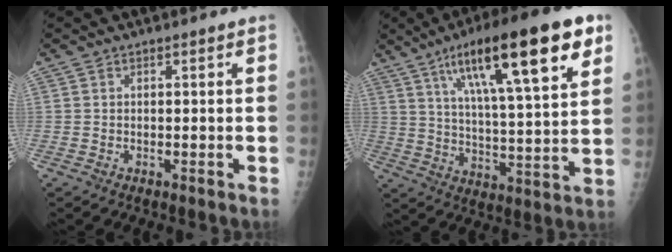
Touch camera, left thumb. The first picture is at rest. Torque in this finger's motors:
{"motor_torque": [2.62, 1.75, 2.05, -0.72, 0.45]}